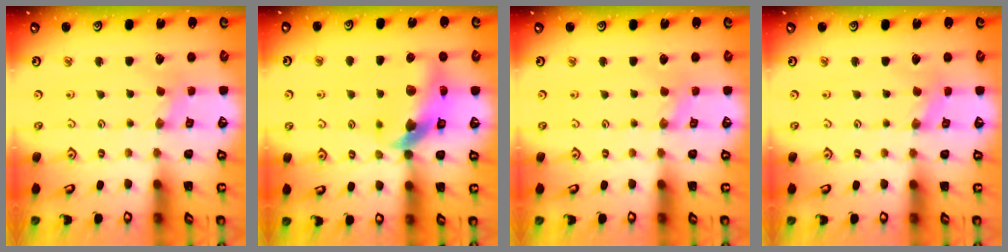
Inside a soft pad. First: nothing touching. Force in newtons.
{"total": 13.7, "press": 13.6, "slide": 2.0}
{"total": 0.0}
{"total": 0.0}